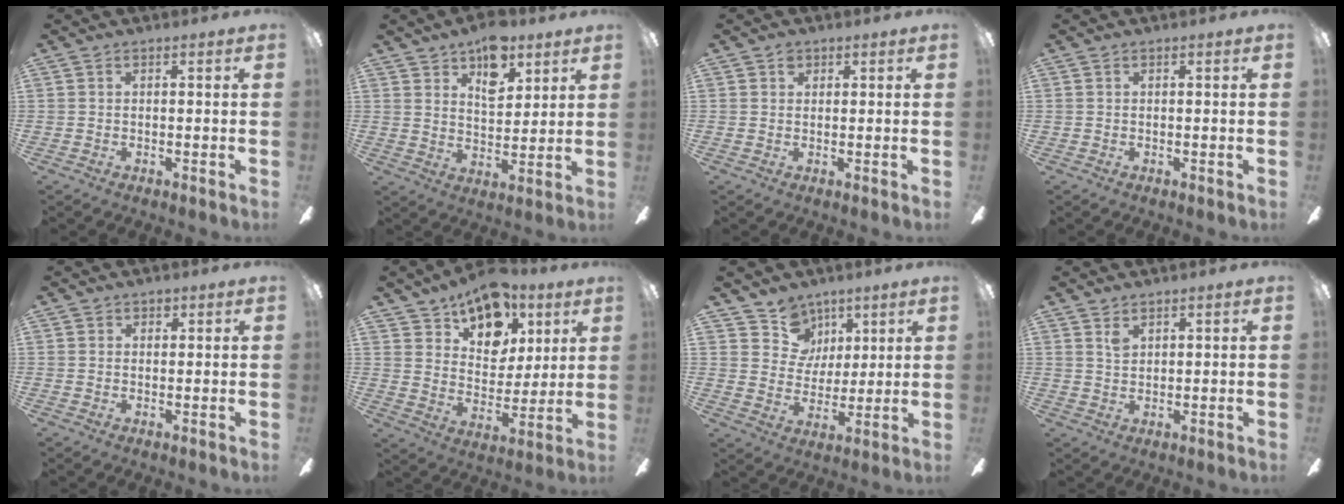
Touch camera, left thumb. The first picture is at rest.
{"total": 10.9, "force": [7.1, 6.0, 5.7], "torque": [-0.074, -0.025, 0.124]}
{"total": 1.7, "force": [1.0, 1.3, 0.6], "torque": [-0.006, -0.001, 0.017]}
{"total": 0.0}
{"total": 1.5, "force": [1.0, 1.1, 0.1], "torque": [0.007, 0.000, 0.016]}
{"total": 15.9, "force": [10.8, 9.6, 6.7], "torque": [-0.101, -0.063, 0.197]}
{"total": 9.8, "force": [6.3, 7.5, 0.8], "torque": [-0.024, -0.043, 0.122]}
{"total": 2.4, "force": [1.8, 1.3, 1.0], "torque": [-0.014, -0.004, 0.033]}